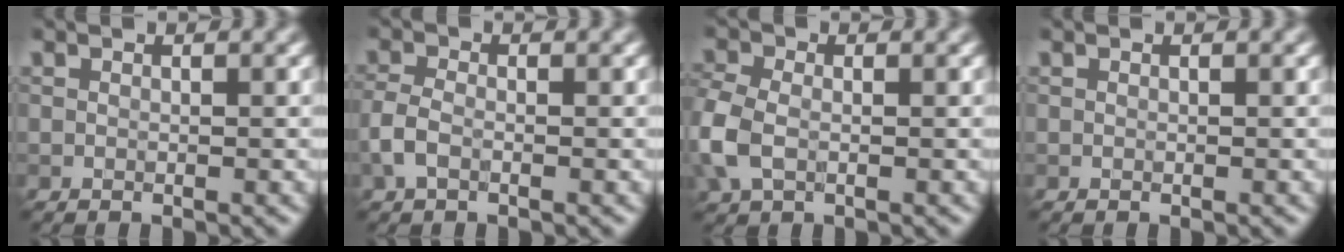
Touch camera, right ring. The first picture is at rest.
{"total": 2.2, "force": [-1.0, 1.2, 1.6], "torque": [-0.039, 0.002, -0.028]}
{"total": 4.2, "force": [-0.9, 2.9, 2.9], "torque": [-0.084, -0.001, -0.029]}
{"total": 0.0}